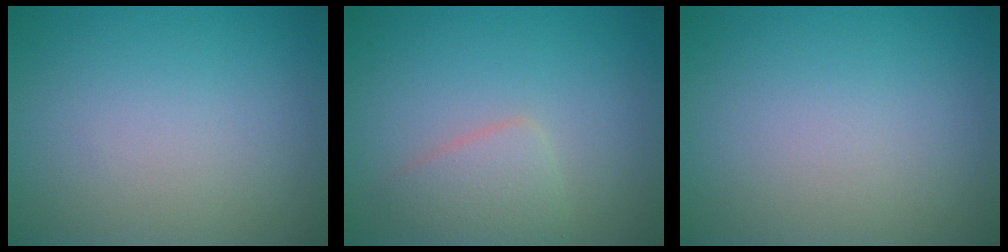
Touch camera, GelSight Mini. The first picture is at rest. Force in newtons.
{"total": 2.4, "press": 2.4, "slide": 0.1}
{"total": 0.0}